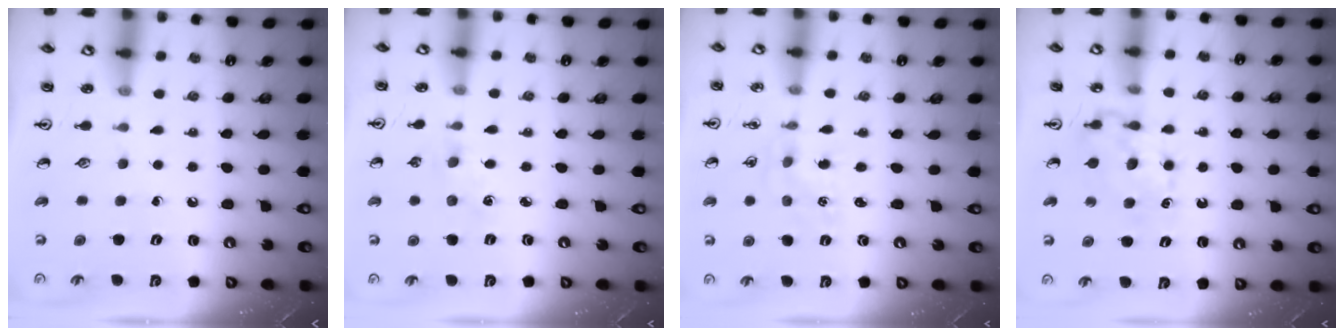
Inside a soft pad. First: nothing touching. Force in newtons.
{"total": 1.4, "press": 1.3, "slide": 0.3}
{"total": 1.2, "press": 1.2, "slide": 0.1}
{"total": 7.0, "press": 7.0, "slide": 0.6}